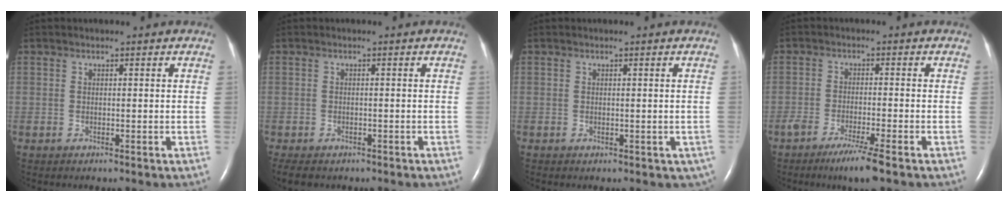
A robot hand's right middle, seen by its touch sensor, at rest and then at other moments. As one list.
[{"total": 5.1, "force": [-4.0, 2.3, 2.1], "torque": [-0.034, -0.009, -0.054]}, {"total": 1.4, "force": [-0.3, 1.1, 0.9], "torque": [-0.004, 0.000, 0.003]}, {"total": 5.7, "force": [-3.8, -0.2, 4.3], "torque": [-0.077, -0.015, -0.068]}]